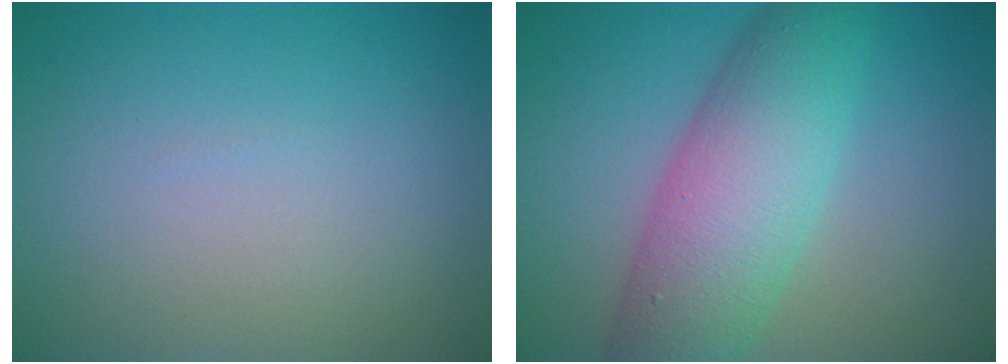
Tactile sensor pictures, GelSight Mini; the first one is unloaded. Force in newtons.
{"total": 8.3, "press": 8.3, "slide": 0.1}